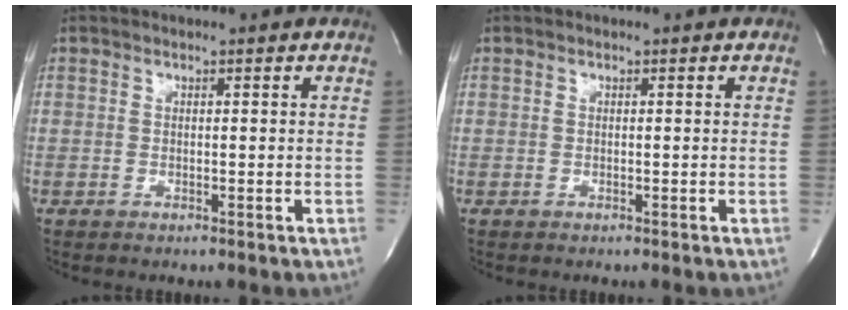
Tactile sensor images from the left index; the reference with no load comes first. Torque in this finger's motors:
{"motor_torque": [-0.02, 0.02, 0.00, 0.00]}